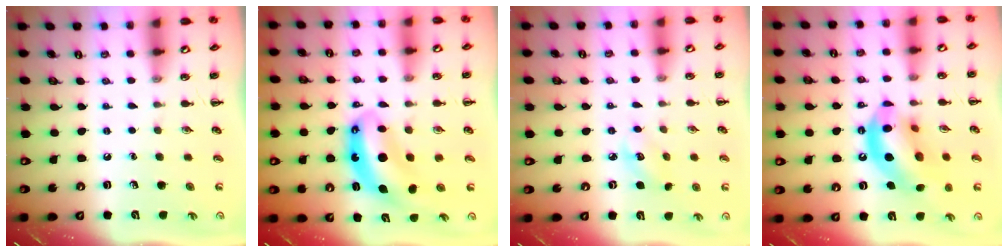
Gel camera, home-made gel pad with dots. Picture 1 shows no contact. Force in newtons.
{"total": 8.8, "press": 8.6, "slide": 1.9}
{"total": 4.4, "press": 4.2, "slide": 1.2}
{"total": 16.6, "press": 16.2, "slide": 3.6}